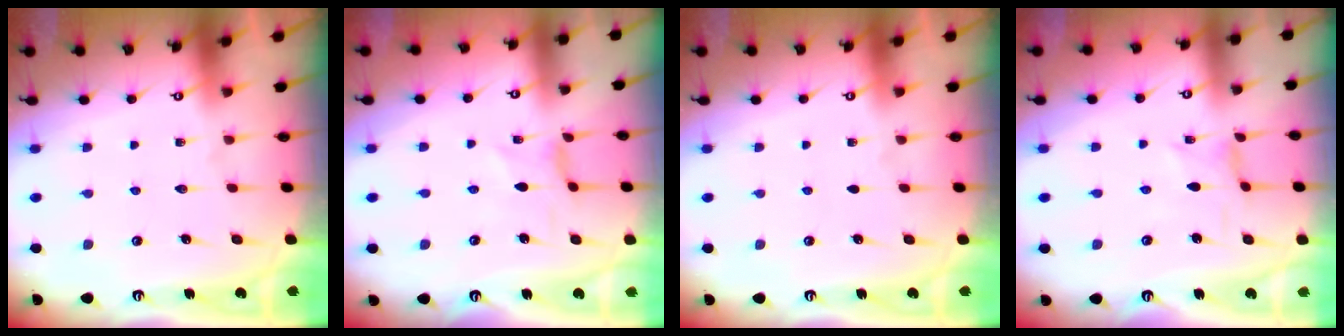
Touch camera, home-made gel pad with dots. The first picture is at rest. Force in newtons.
{"total": 0.9, "press": 0.8, "slide": 0.3}
{"total": 0.0}
{"total": 0.0}